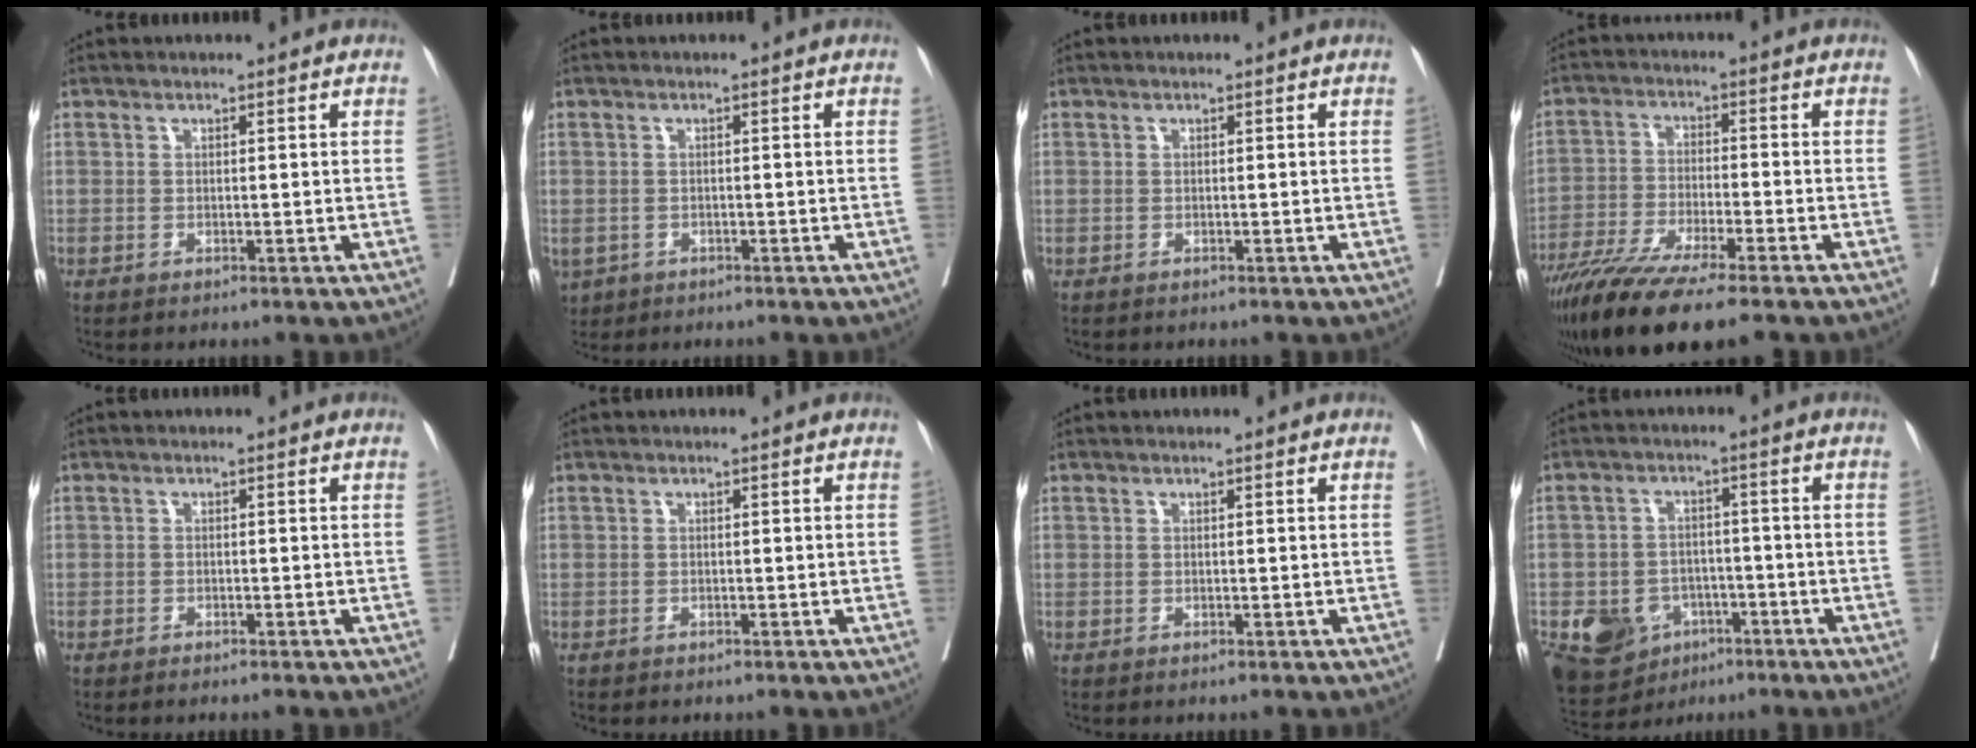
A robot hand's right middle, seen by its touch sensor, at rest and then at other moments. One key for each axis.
{"total": 4.8, "fx": -2.3, "fy": 3.8, "fz": 1.7, "tx": -0.047, "ty": -0.004, "tz": -0.033}
{"total": 0.0}
{"total": 13.5, "fx": -10.2, "fy": 1.1, "fz": 8.8, "tx": -0.157, "ty": -0.037, "tz": -0.174}
{"total": 1.8, "fx": -1.6, "fy": 0.3, "fz": 0.8, "tx": -0.012, "ty": -0.003, "tz": -0.021}
{"total": 0.0}
{"total": 0.0}
{"total": 12.3, "fx": -6.0, "fy": 9.2, "fz": 5.5, "tx": -0.115, "ty": 0.006, "tz": -0.087}